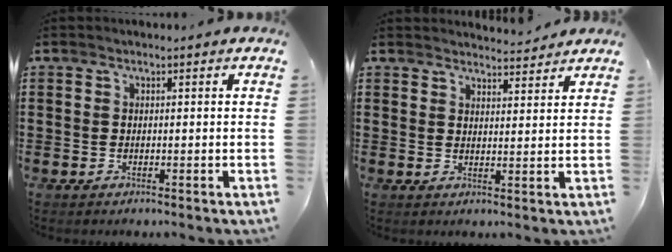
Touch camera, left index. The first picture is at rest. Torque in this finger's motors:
{"motor_torque": [-0.51, 0.43, -0.75, 0.01]}